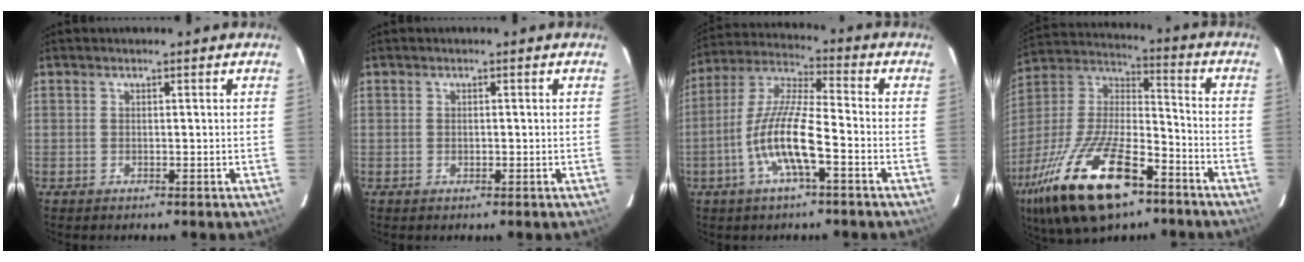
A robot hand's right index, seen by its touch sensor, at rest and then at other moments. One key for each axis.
{"total": 0.9, "fx": -0.1, "fy": 0.6, "fz": 0.6, "tx": -0.010, "ty": 0.002, "tz": -0.002}
{"total": 12.2, "fx": -4.6, "fy": 2.2, "fz": 11.0, "tx": -0.229, "ty": -0.001, "tz": -0.091}
{"total": 25.6, "fx": -14.7, "fy": 10.2, "fz": 18.2, "tx": -0.371, "ty": -0.028, "tz": -0.257}